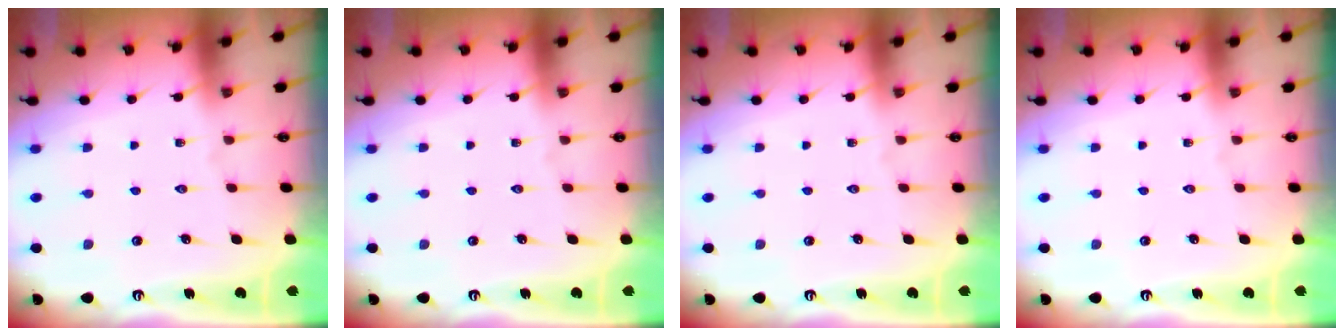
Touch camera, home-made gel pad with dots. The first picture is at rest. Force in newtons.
{"total": 0.0}
{"total": 0.0}
{"total": 0.0}